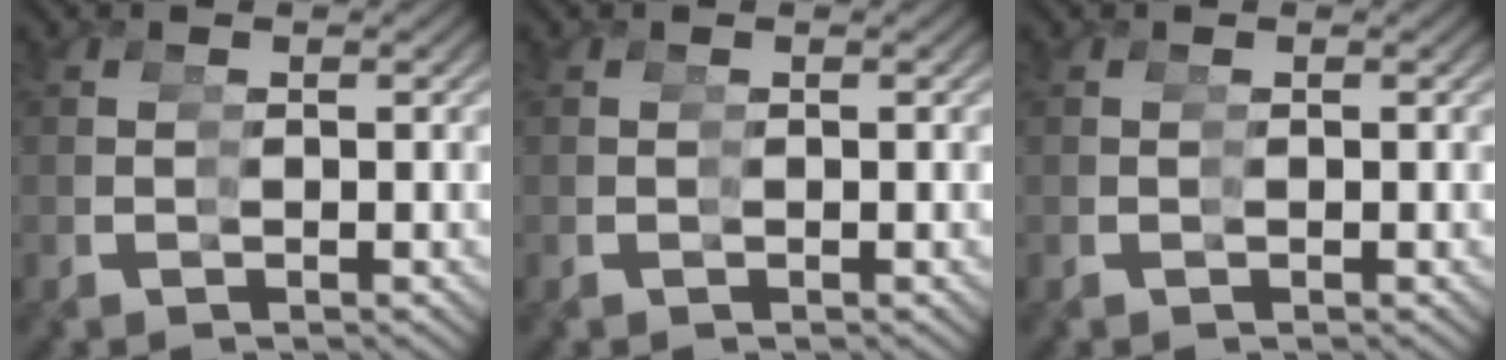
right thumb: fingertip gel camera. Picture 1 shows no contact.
{"total": 0.0}
{"total": 0.0}